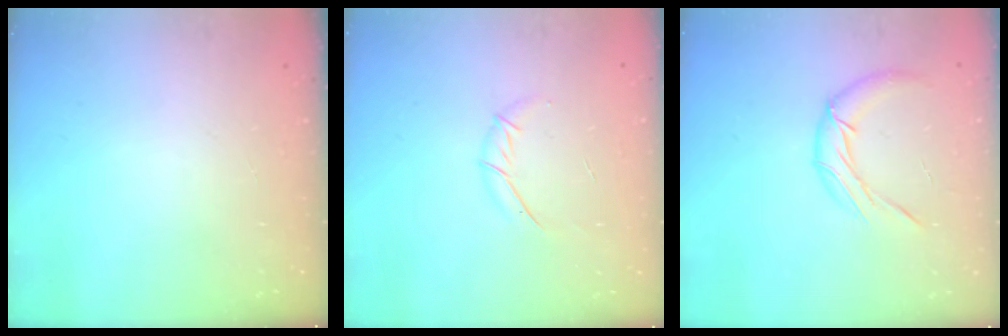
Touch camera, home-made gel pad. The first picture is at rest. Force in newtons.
{"total": 5.5, "press": 5.4, "slide": 0.8}
{"total": 11.3, "press": 11.2, "slide": 1.5}